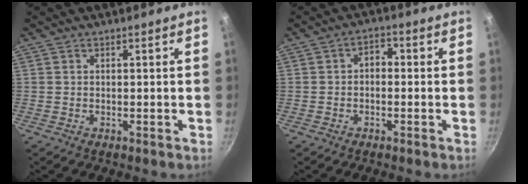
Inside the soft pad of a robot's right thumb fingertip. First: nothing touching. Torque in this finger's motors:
{"motor_torque": [0.23, 0.50, 0.36, -0.17, -0.01]}